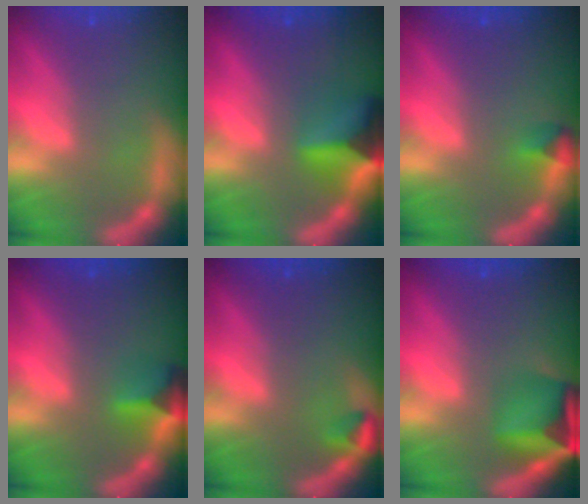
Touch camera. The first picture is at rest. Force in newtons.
{"total": 6.9}
{"total": 1.4}
{"total": 3.4}
{"total": 1.5}
{"total": 6.9}